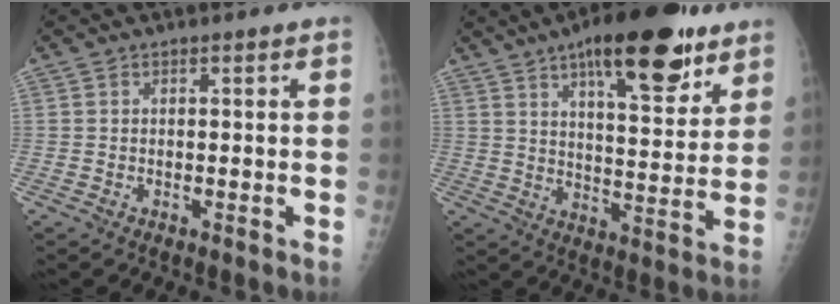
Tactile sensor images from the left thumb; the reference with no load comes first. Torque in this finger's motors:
{"motor_torque": [0.54, 0.59, 0.47, -0.27, 0.31]}